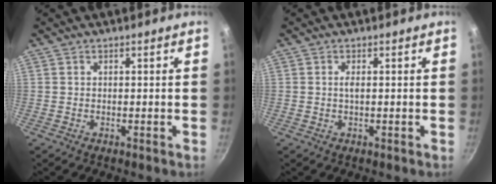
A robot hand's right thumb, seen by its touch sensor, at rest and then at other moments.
{"total": 1.1, "force": [0.1, 0.4, 1.1], "torque": [-0.021, 0.000, 0.001]}